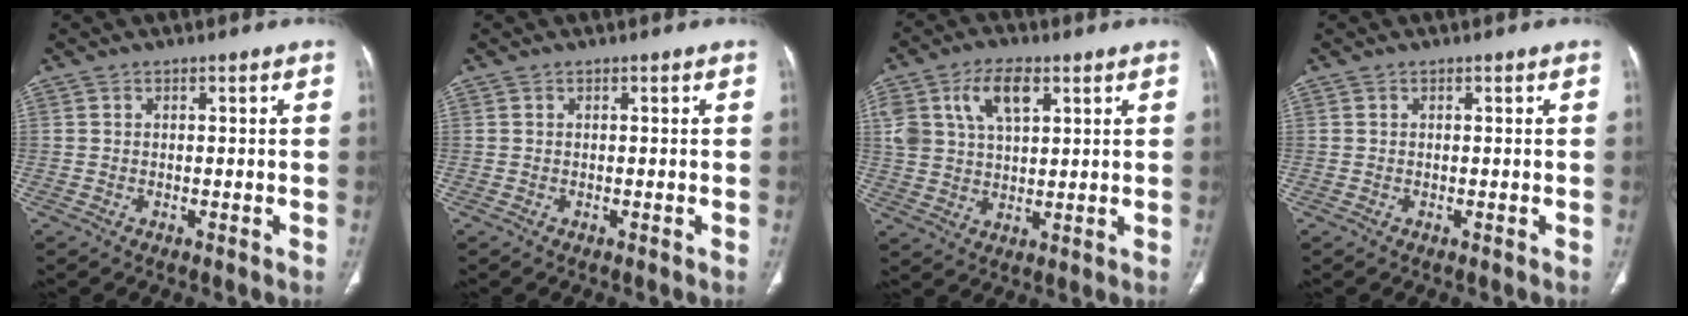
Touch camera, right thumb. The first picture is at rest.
{"total": 0.0}
{"total": 10.5, "force": [4.5, 5.8, 7.5], "torque": [-0.136, -0.002, 0.089]}
{"total": 0.0}